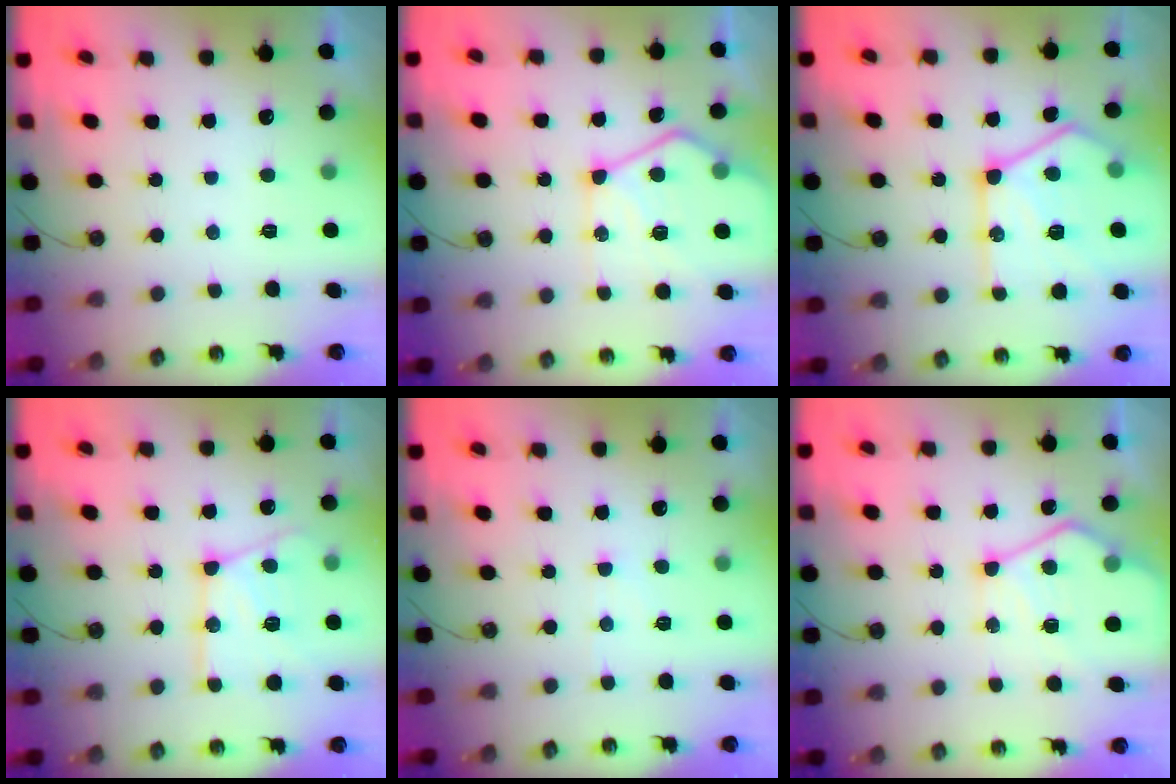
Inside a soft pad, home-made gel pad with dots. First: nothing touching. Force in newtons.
{"total": 16.2, "press": 16.1, "slide": 1.7}
{"total": 21.9, "press": 21.8, "slide": 1.5}
{"total": 17.5, "press": 17.3, "slide": 2.1}
{"total": 3.4, "press": 3.3, "slide": 0.5}
{"total": 13.6, "press": 13.6, "slide": 1.2}